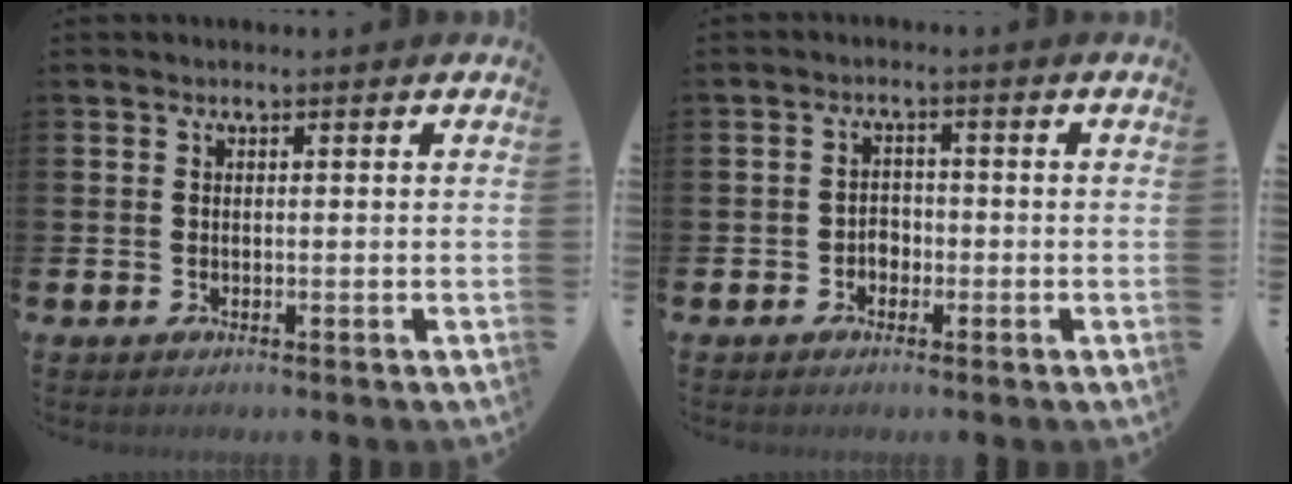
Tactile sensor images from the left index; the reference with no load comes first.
{"total": 2.1, "force": [-1.2, 1.6, 0.7], "torque": [-0.010, 0.003, -0.028]}